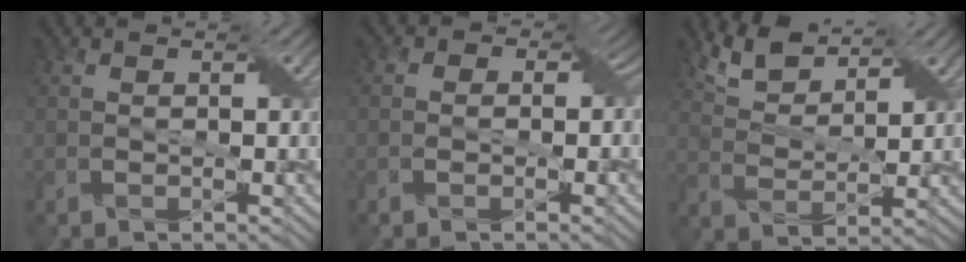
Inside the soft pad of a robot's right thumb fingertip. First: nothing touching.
{"total": 4.1, "force": [-0.5, 3.5, 2.0], "torque": [-0.006, 0.016, -0.032]}
{"total": 6.6, "force": [5.4, 1.9, 3.3], "torque": [-0.086, 0.011, 0.108]}